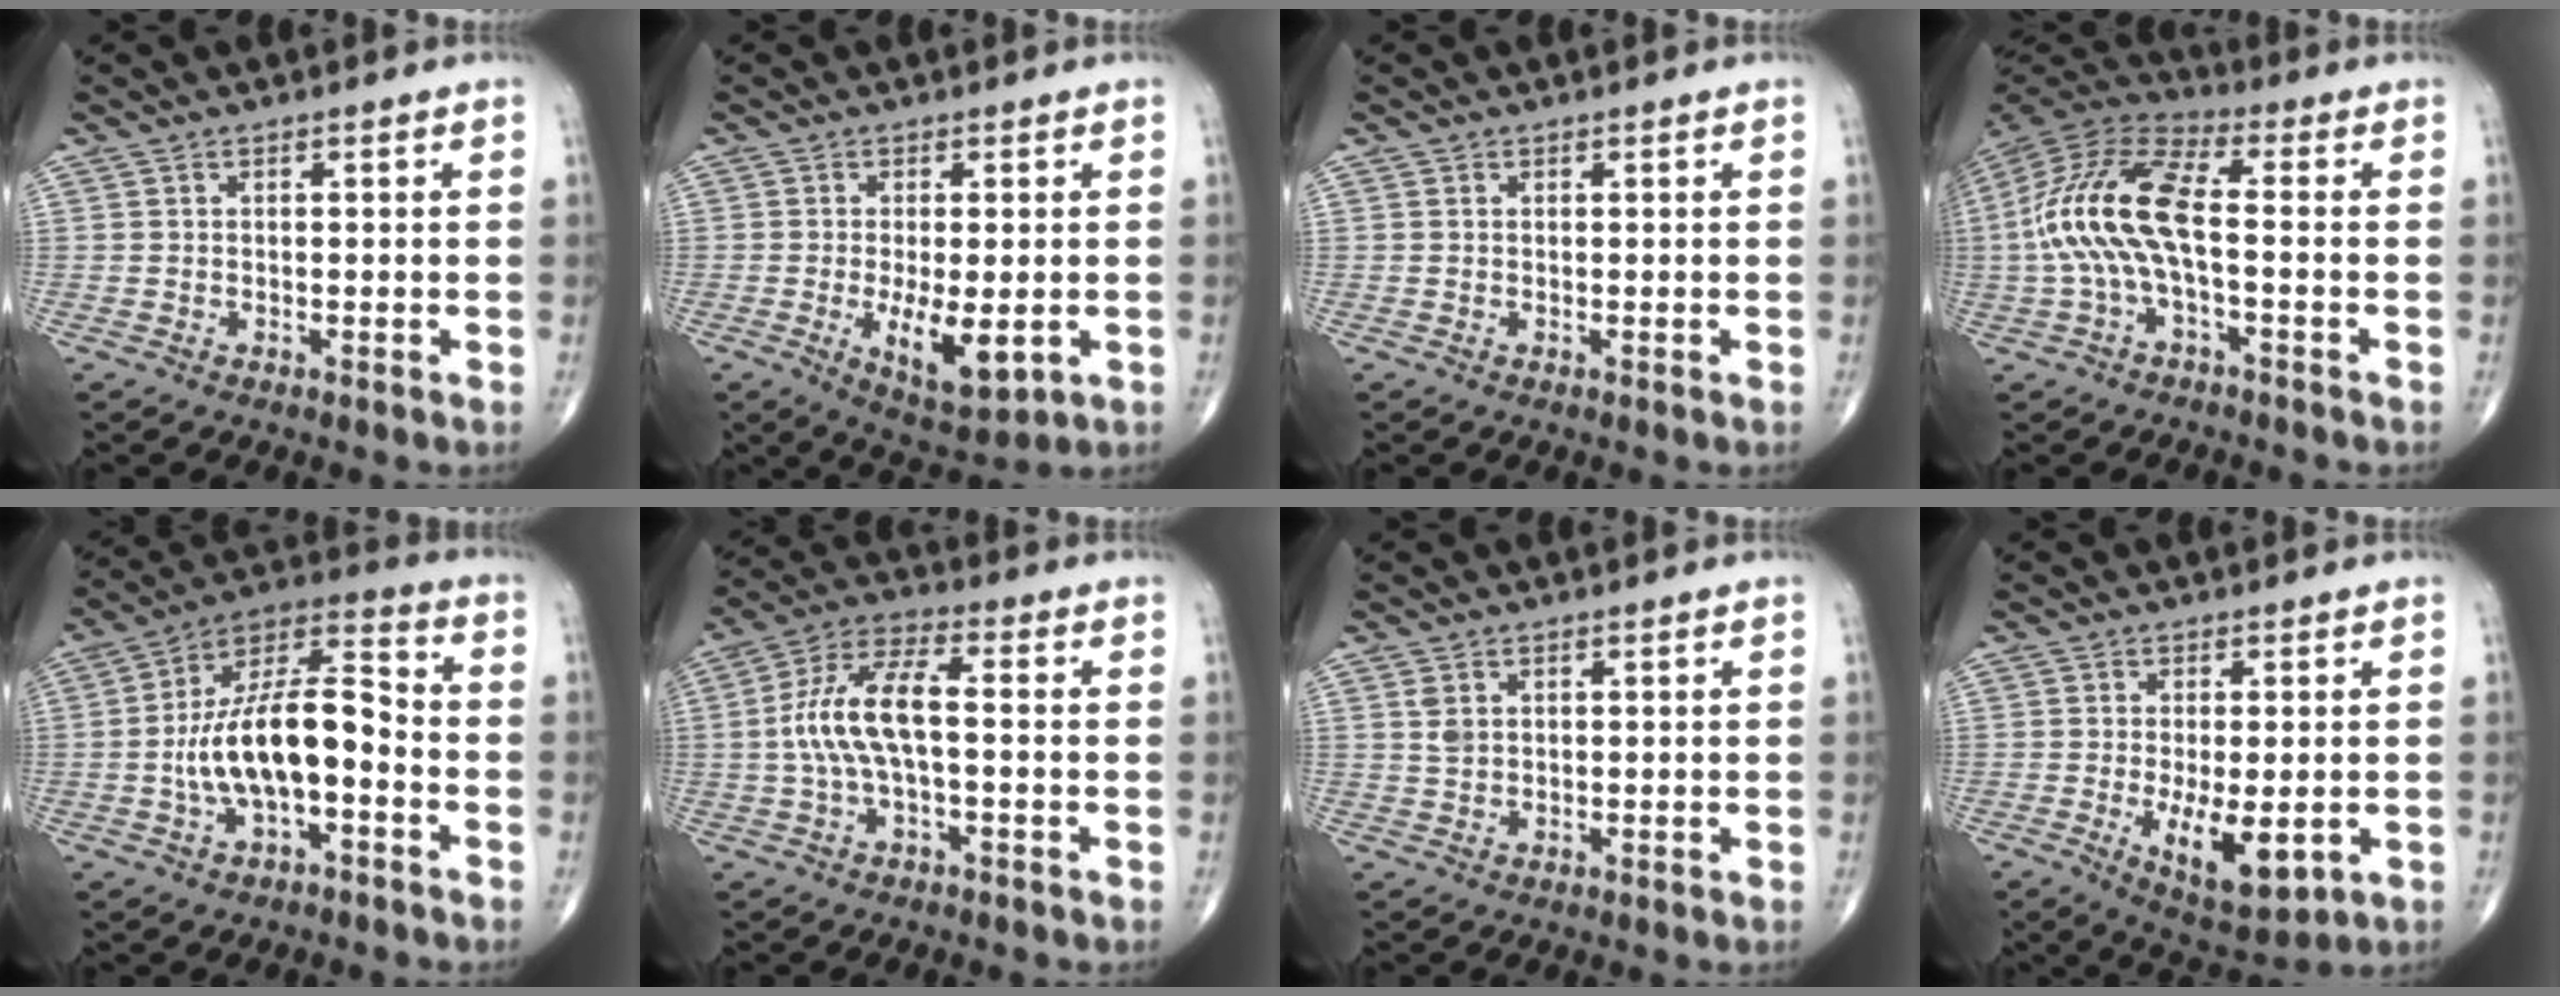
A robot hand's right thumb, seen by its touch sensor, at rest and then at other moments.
{"total": 9.0, "force": [-1.7, 3.6, 8.1], "torque": [-0.124, -0.020, -0.018]}
{"total": 0.0}
{"total": 15.6, "force": [-1.1, 6.0, 14.3], "torque": [-0.316, 0.038, -0.027]}
{"total": 15.9, "force": [-3.1, 6.8, 14.0], "torque": [-0.250, 0.050, -0.060]}
{"total": 11.4, "force": [-0.4, 4.5, 10.5], "torque": [-0.226, 0.036, -0.011]}
{"total": 1.9, "force": [0.8, 1.3, 1.2], "torque": [-0.021, -0.003, 0.020]}
{"total": 9.7, "force": [-2.0, 4.0, 8.6], "torque": [-0.129, -0.020, -0.019]}